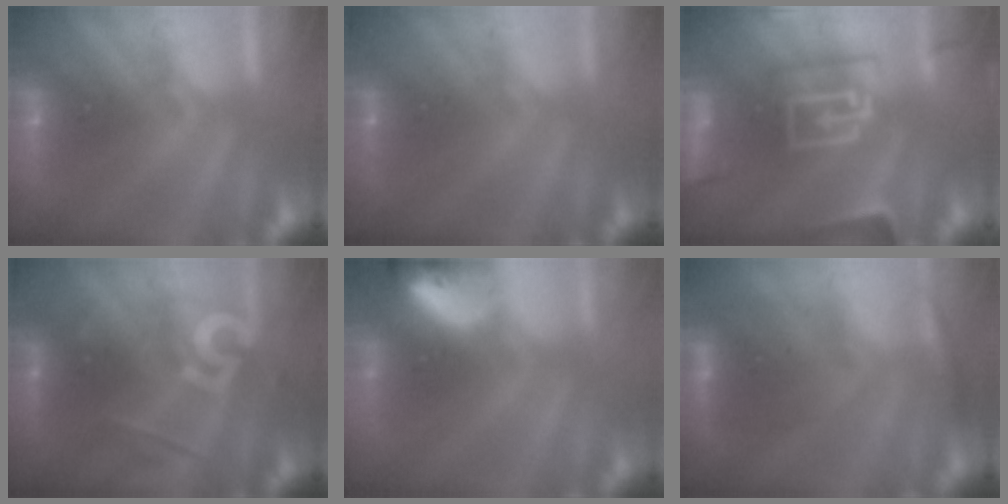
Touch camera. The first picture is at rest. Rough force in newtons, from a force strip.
{"total": 2.4}
{"total": 8.4}
{"total": 2.6}
{"total": 7.0}
{"total": 2.7}